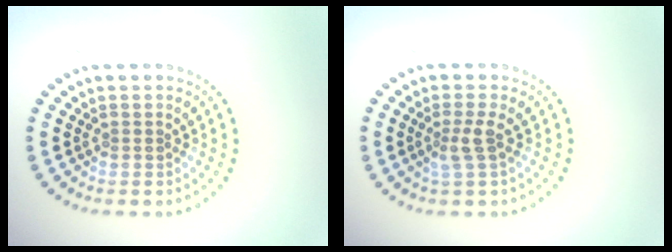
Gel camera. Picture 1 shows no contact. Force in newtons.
{"total": 1.8, "press": 1.4, "slide": 1.2}